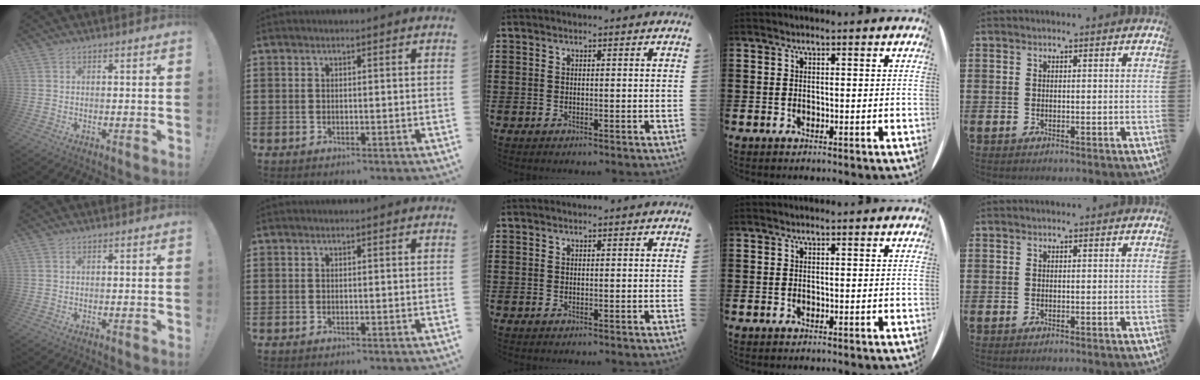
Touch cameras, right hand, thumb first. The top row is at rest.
{}